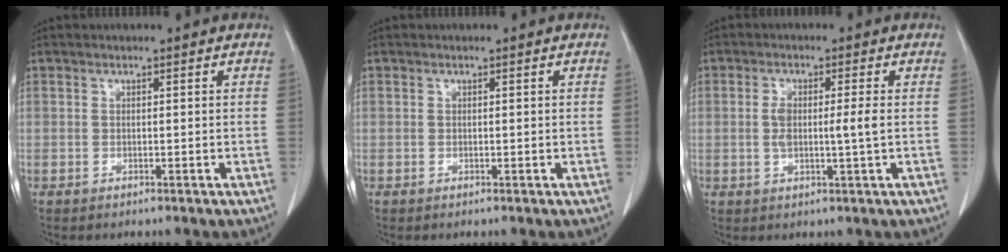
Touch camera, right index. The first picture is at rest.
{"total": 0.0}
{"total": 4.6, "force": [0.0, 0.5, 4.6], "torque": [-0.087, 0.002, 0.002]}